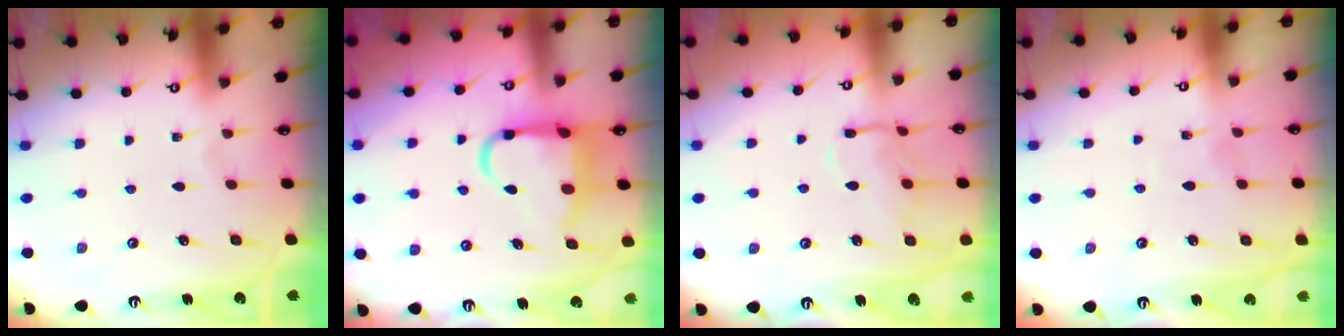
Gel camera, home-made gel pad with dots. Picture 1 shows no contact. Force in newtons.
{"total": 10.6, "press": 10.6, "slide": 1.1}
{"total": 10.8, "press": 10.8, "slide": 0.7}
{"total": 7.1, "press": 7.0, "slide": 0.8}